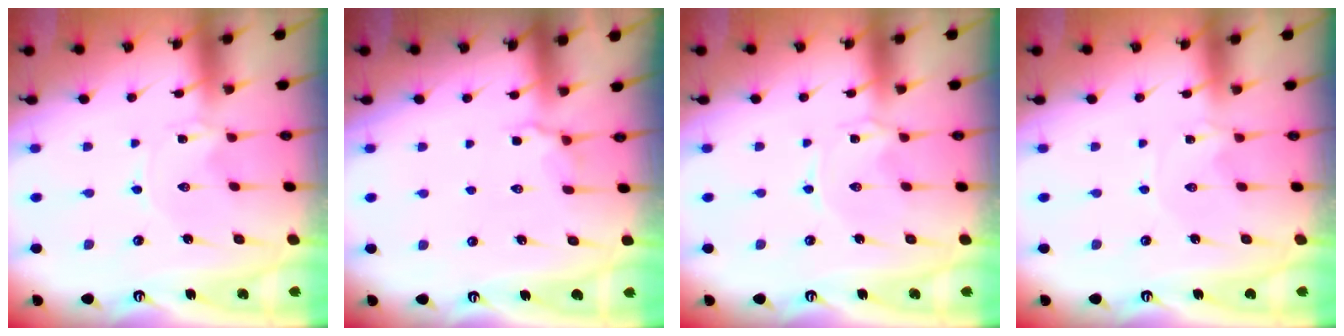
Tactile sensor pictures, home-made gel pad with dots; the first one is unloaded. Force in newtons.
{"total": 4.2, "press": 4.0, "slide": 1.4}
{"total": 0.6, "press": 0.6, "slide": 0.2}
{"total": 0.0}